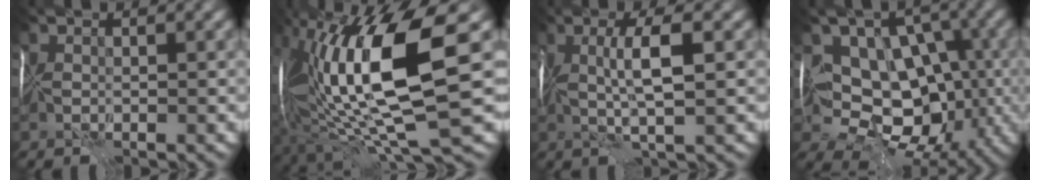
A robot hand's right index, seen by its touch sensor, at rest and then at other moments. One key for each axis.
{"total": 12.9, "fx": 1.3, "fy": 2.5, "fz": 12.6, "tx": -0.223, "ty": -0.012, "tz": 0.029}
{"total": 3.2, "fx": 0.2, "fy": -0.8, "fz": 3.1, "tx": -0.046, "ty": -0.004, "tz": 0.008}
{"total": 8.3, "fx": -0.7, "fy": 6.2, "fz": 5.4, "tx": -0.029, "ty": -0.022, "tz": -0.013}